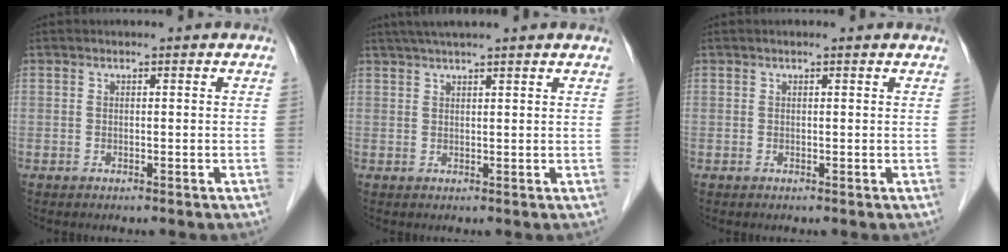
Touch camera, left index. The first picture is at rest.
{"total": 8.4, "force": [7.0, 0.0, 4.7], "torque": [-0.073, 0.042, 0.097]}
{"total": 1.4, "force": [1.3, 0.2, 0.6], "torque": [-0.014, 0.012, 0.012]}